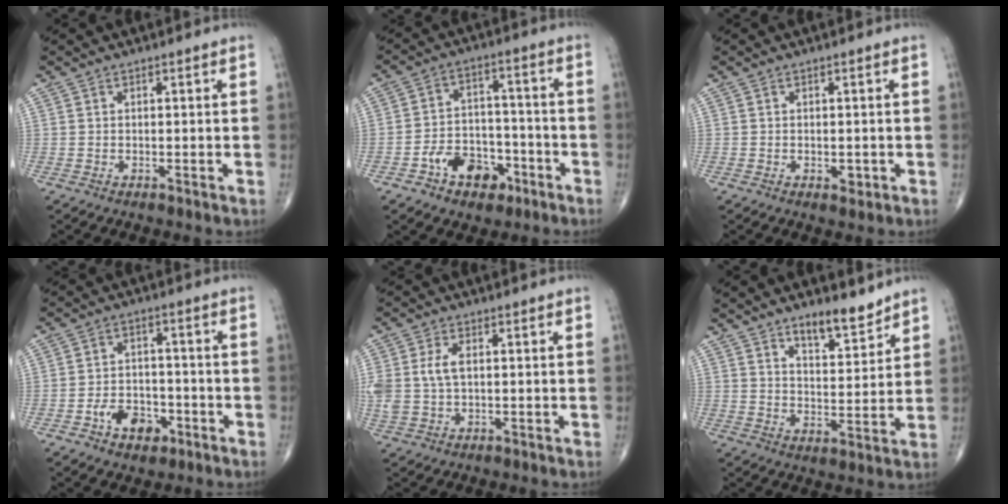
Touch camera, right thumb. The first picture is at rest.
{"total": 10.3, "force": [-5.3, 6.9, 5.5], "torque": [-0.050, 0.045, -0.085]}
{"total": 1.5, "force": [-0.4, 1.0, 1.1], "torque": [-0.009, -0.002, -0.004]}
{"total": 7.5, "force": [-3.6, 5.0, 4.4], "torque": [-0.044, 0.027, -0.058]}
{"total": 6.4, "force": [0.7, 3.9, 5.0], "torque": [-0.123, 0.009, 0.018]}
{"total": 8.0, "force": [6.2, 2.7, 4.3], "torque": [-0.048, -0.050, 0.102]}